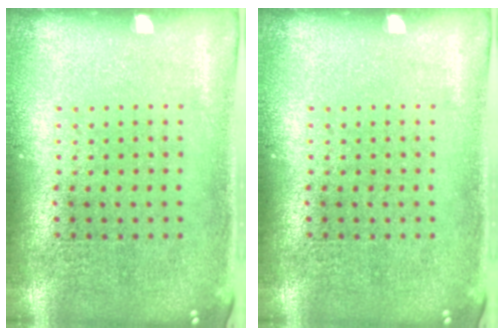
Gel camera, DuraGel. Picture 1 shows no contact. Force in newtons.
{"total": 0.0}